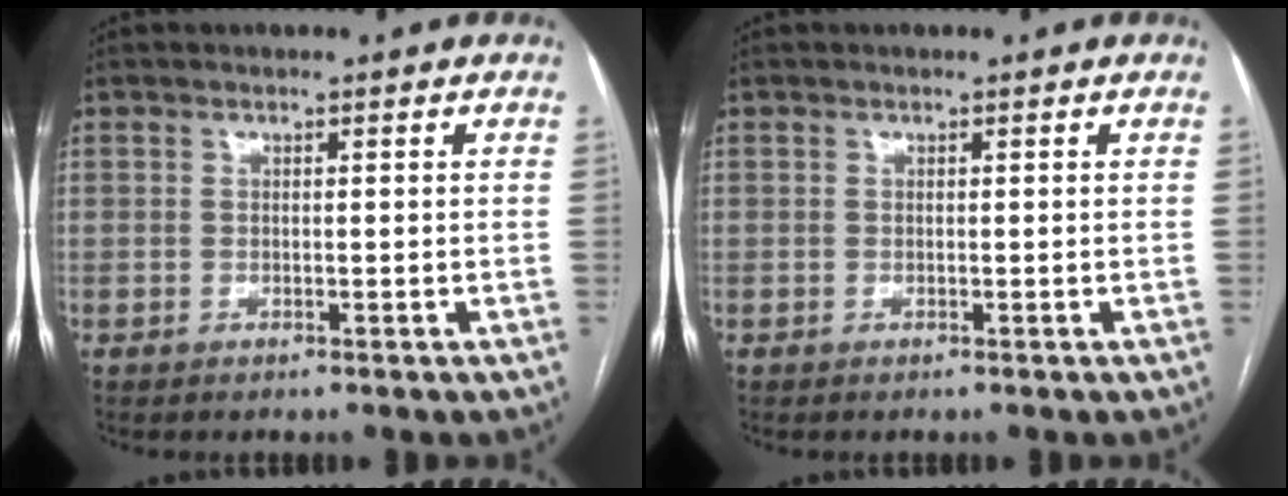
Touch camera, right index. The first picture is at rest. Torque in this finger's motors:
{"motor_torque": [0.00, 0.00, 0.00, 0.00]}